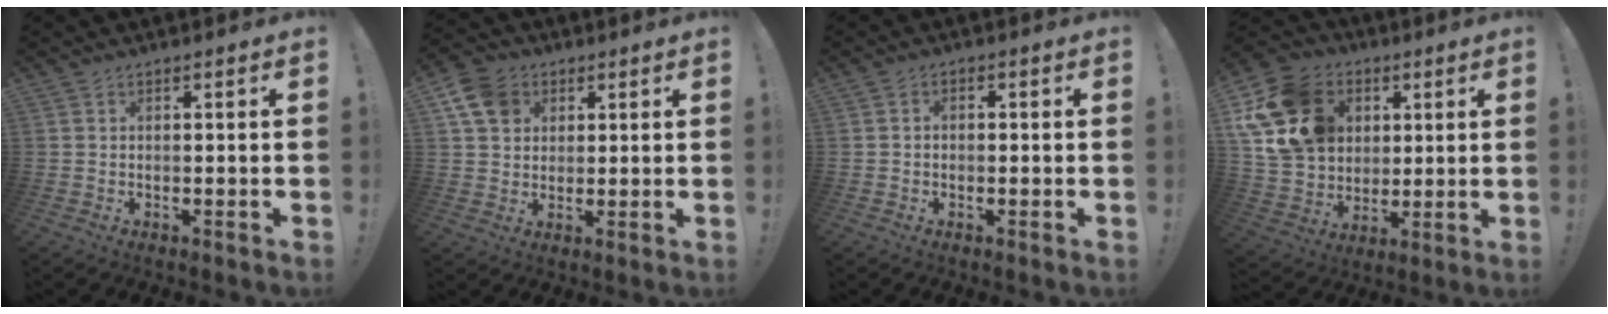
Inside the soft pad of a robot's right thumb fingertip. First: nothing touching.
{"total": 11.3, "force": [4.4, 9.2, 4.8], "torque": [-0.079, -0.015, 0.090]}
{"total": 1.6, "force": [-1.0, 1.0, 0.7], "torque": [-0.012, 0.009, -0.018]}
{"total": 20.2, "force": [6.8, 16.3, 9.7], "torque": [-0.164, -0.019, 0.151]}